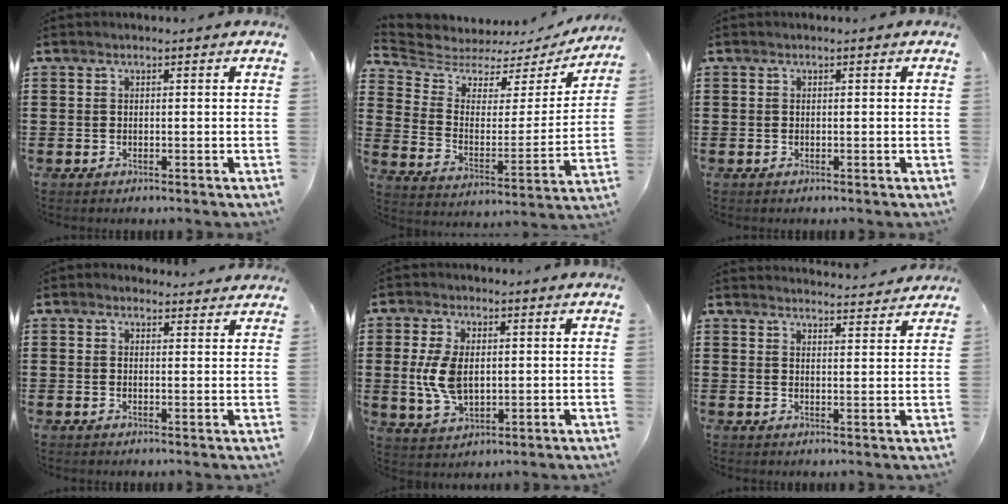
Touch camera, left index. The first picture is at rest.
{"total": 4.9, "force": [4.3, 2.1, 1.0], "torque": [-0.053, -0.032, 0.068]}
{"total": 0.0}
{"total": 1.7, "force": [1.6, 0.6, 0.1], "torque": [-0.007, 0.003, 0.032]}
{"total": 7.4, "force": [0.6, 4.4, 5.9], "torque": [-0.151, 0.001, 0.003]}
{"total": 3.2, "force": [3.2, -0.1, 0.1], "torque": [-0.004, -0.021, 0.056]}